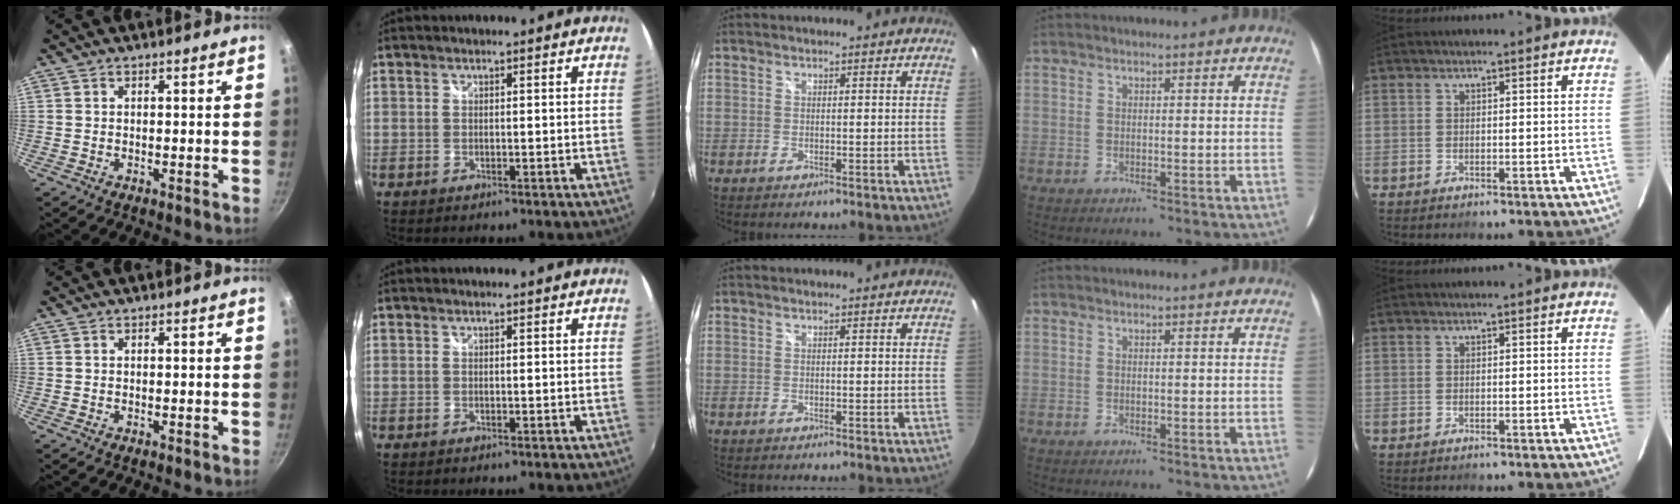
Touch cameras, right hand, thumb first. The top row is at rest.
{}